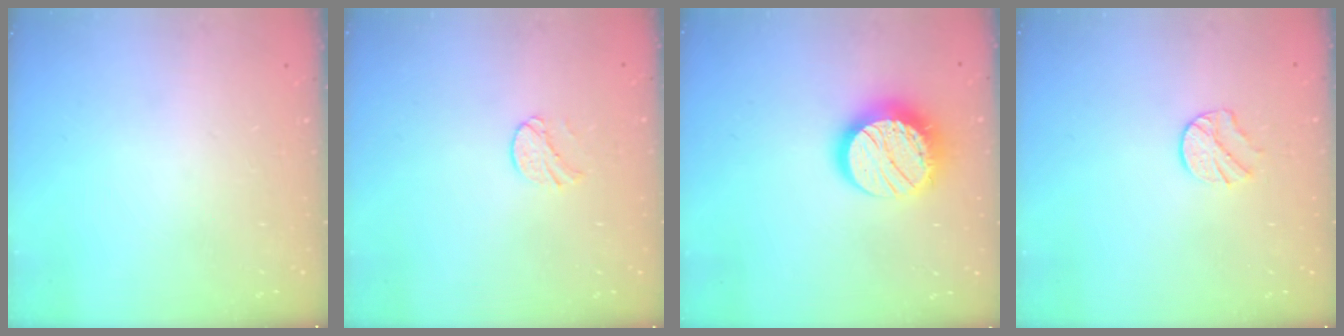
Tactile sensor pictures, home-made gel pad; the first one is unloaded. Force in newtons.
{"total": 6.2, "press": 6.2, "slide": 0.6}
{"total": 16.3, "press": 16.2, "slide": 1.1}
{"total": 5.5, "press": 5.5, "slide": 0.6}